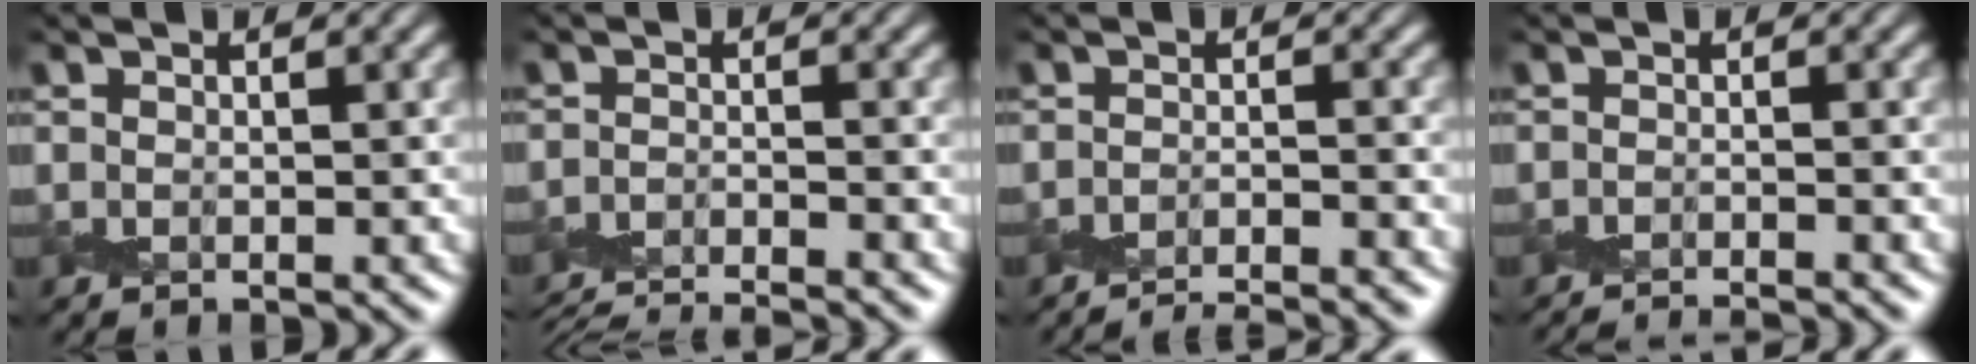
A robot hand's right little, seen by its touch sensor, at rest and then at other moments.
{"total": 7.3, "force": [-7.1, 0.7, 1.5], "torque": [-0.018, -0.017, -0.103]}
{"total": 6.3, "force": [-6.2, 0.2, 1.3], "torque": [-0.012, -0.007, -0.091]}
{"total": 2.8, "force": [-2.7, -0.5, 0.7], "torque": [-0.008, -0.009, -0.052]}